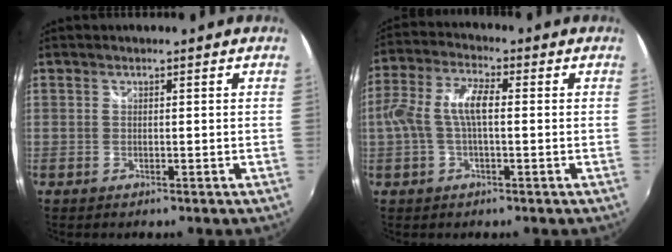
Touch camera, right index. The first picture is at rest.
{"total": 8.2, "force": [-0.1, 3.0, 7.6], "torque": [-0.163, 0.015, -0.001]}